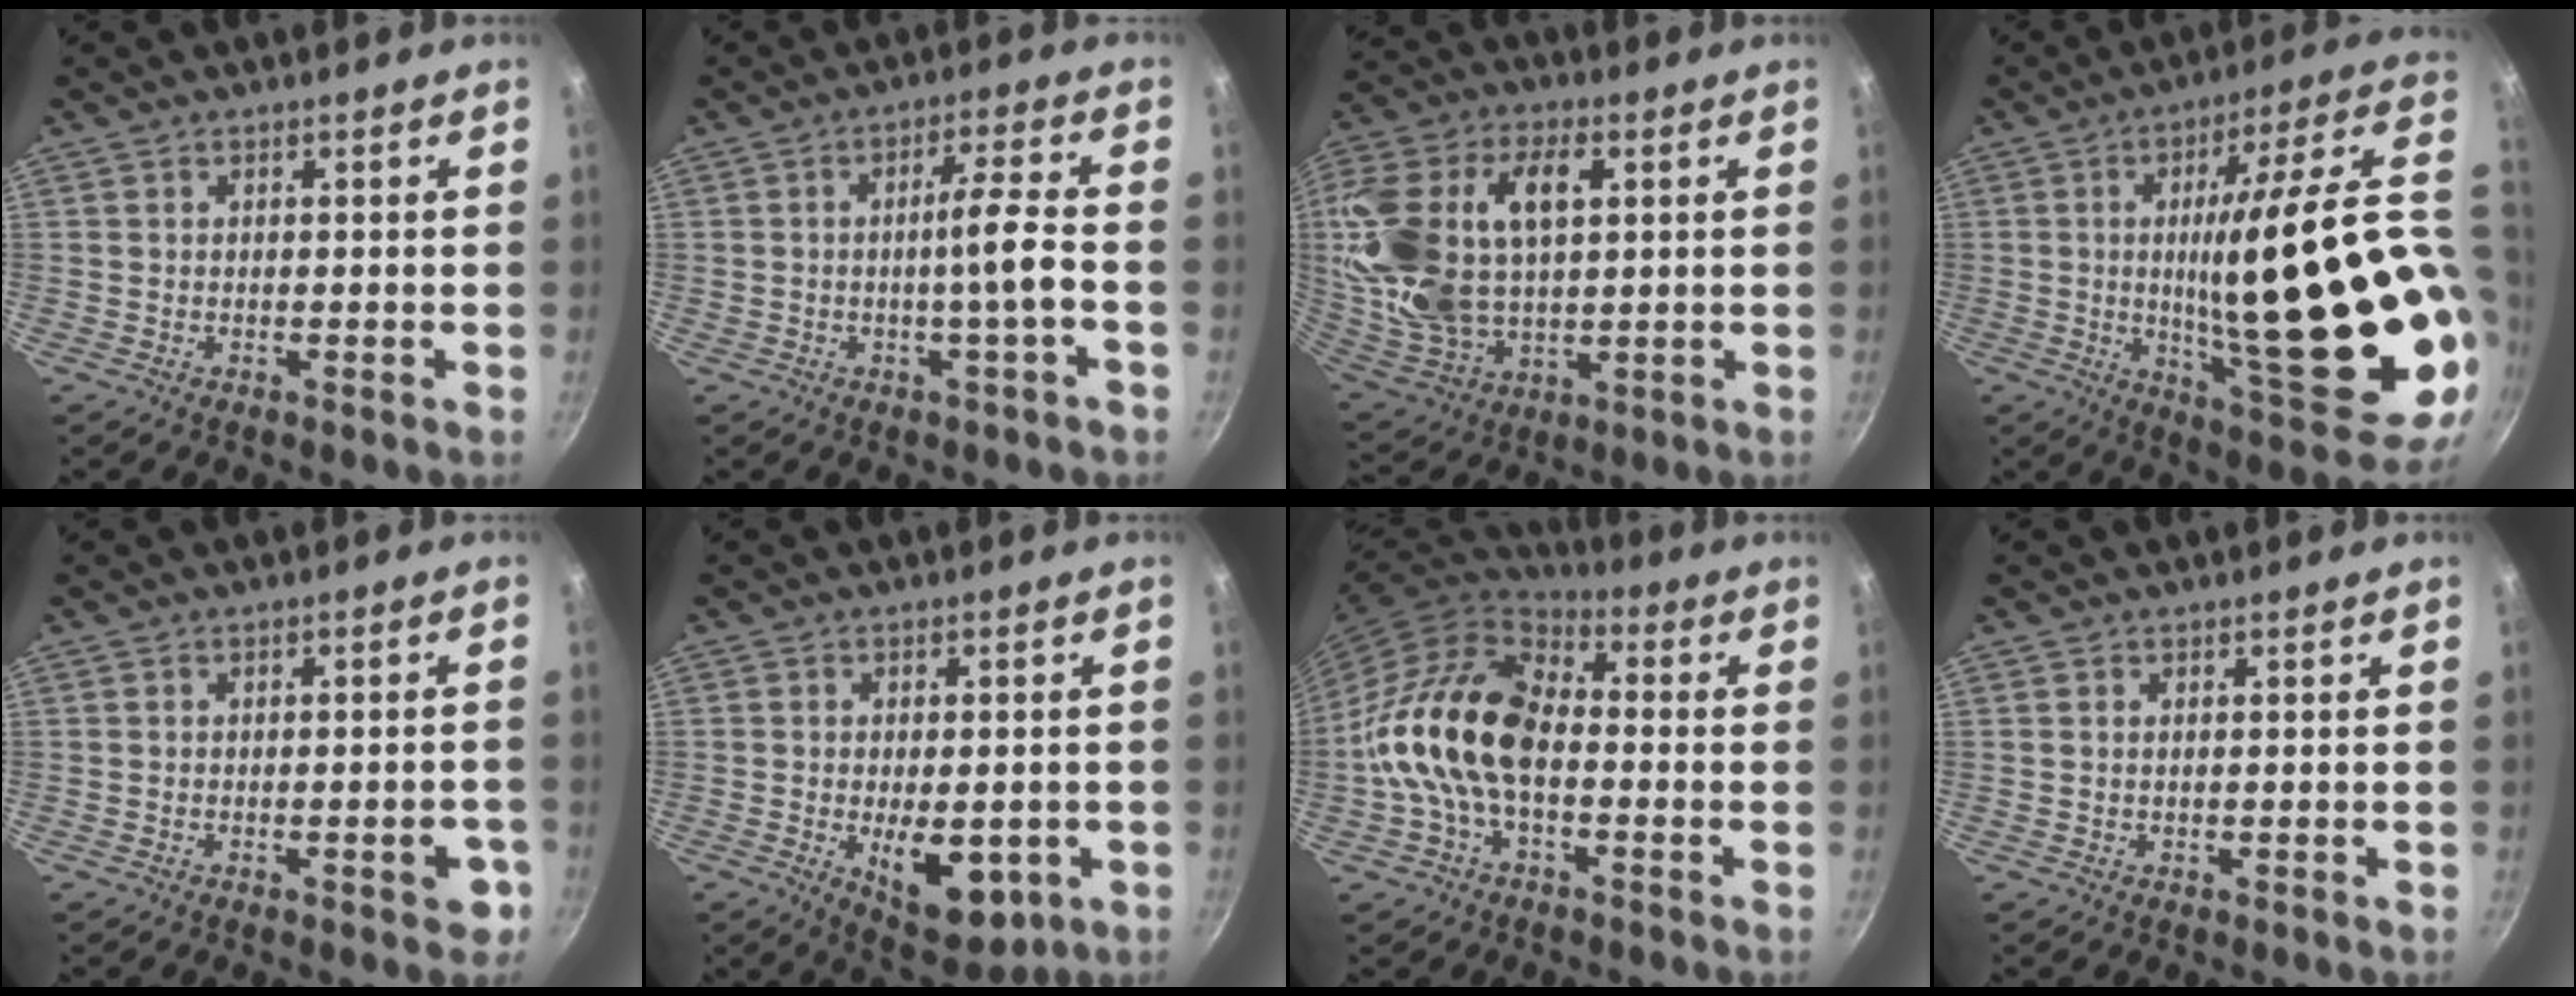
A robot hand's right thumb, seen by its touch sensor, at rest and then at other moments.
{"total": 6.2, "force": [-1.7, -0.2, 6.0], "torque": [-0.102, 0.019, -0.027]}
{"total": 24.7, "force": [5.2, 15.0, 18.9], "torque": [-0.389, 0.001, 0.100]}
{"total": 31.5, "force": [-1.0, 8.0, 30.5], "torque": [-0.434, -0.014, 0.001]}
{"total": 4.1, "force": [-1.7, 1.6, 3.4], "torque": [-0.025, 0.011, -0.023]}
{"total": 11.5, "force": [-2.8, 5.9, 9.4], "torque": [-0.099, -0.006, -0.022]}
{"total": 16.8, "force": [-2.2, 10.5, 13.0], "torque": [-0.224, 0.039, -0.058]}
{"total": 0.0}